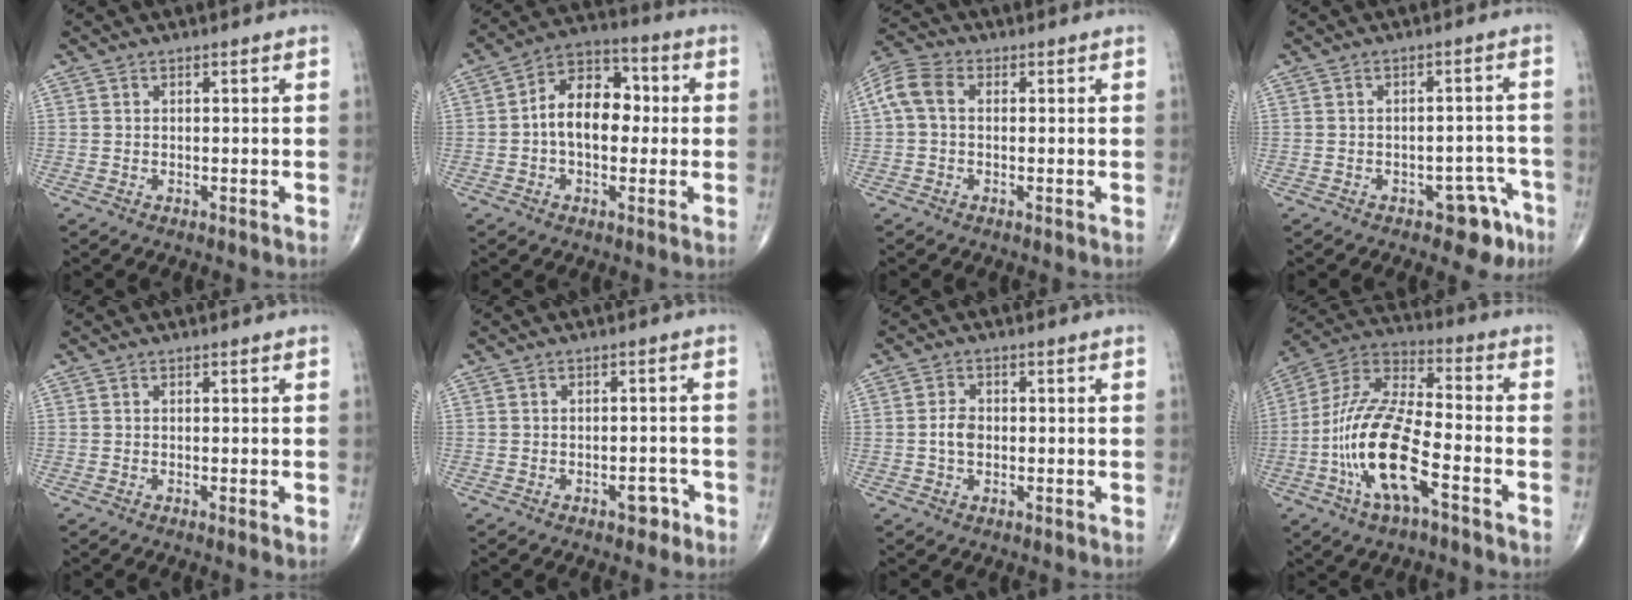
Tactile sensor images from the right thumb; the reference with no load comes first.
{"total": 11.9, "force": [0.1, 7.7, 9.0], "torque": [-0.121, 0.032, -0.010]}
{"total": 6.4, "force": [0.6, 4.3, 4.7], "torque": [-0.105, 0.022, 0.004]}
{"total": 6.1, "force": [-3.8, 3.3, 3.5], "torque": [-0.013, 0.036, -0.044]}
{"total": 1.1, "force": [-0.4, 0.0, 1.0], "torque": [-0.019, -0.004, -0.007]}
{"total": 2.9, "force": [-1.8, 1.6, 1.5], "torque": [-0.006, 0.013, -0.023]}
{"total": 3.1, "force": [-0.4, 2.2, 2.2], "torque": [-0.036, 0.006, -0.011]}
{"total": 17.7, "force": [-6.2, 6.1, 15.5], "torque": [-0.315, 0.037, -0.118]}